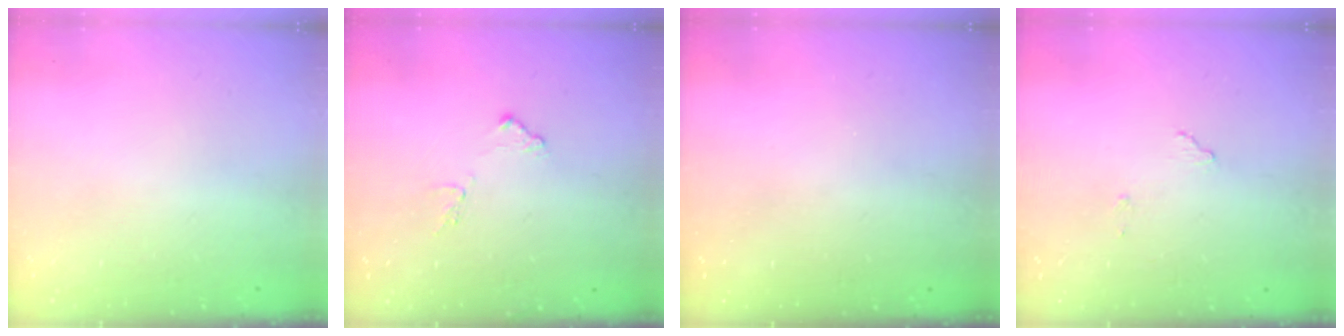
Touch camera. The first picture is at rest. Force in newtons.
{"total": 8.0, "press": 8.0, "slide": 0.4}
{"total": 2.9, "press": 2.8, "slide": 0.8}
{"total": 7.3, "press": 7.2, "slide": 0.3}